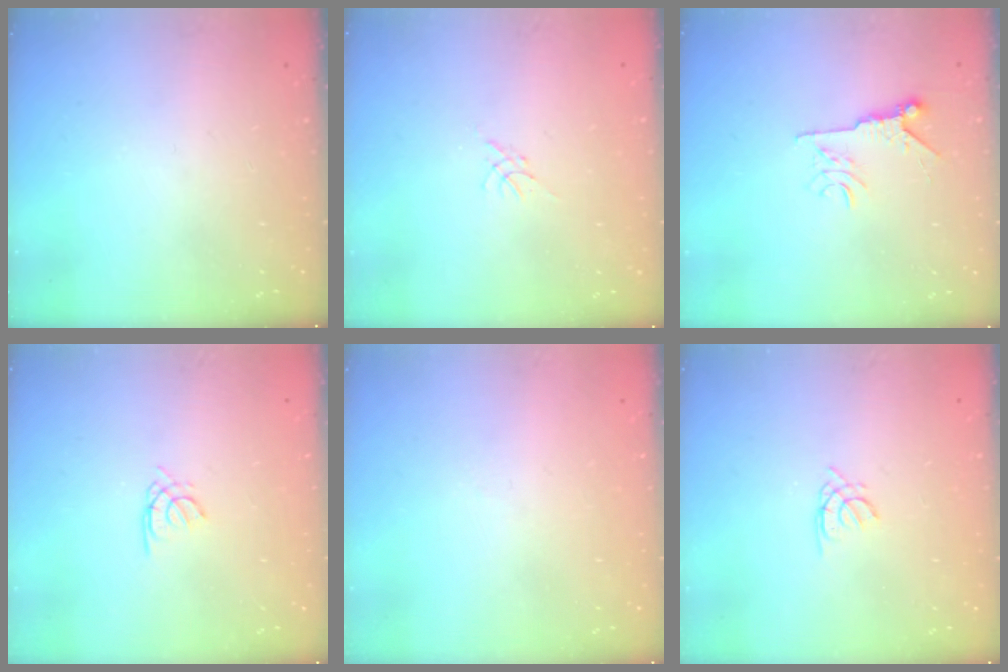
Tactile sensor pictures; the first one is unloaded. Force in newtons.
{"total": 0.0}
{"total": 6.3, "press": 6.2, "slide": 0.9}
{"total": 1.5, "press": 1.4, "slide": 0.4}
{"total": 1.8, "press": 1.6, "slide": 0.6}
{"total": 0.5, "press": 0.4, "slide": 0.3}